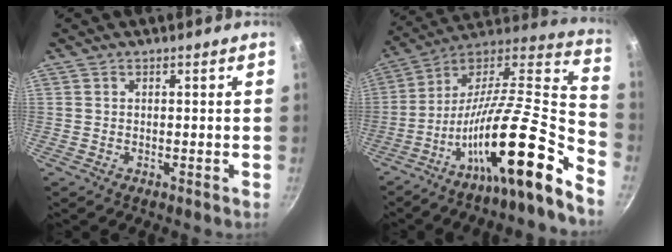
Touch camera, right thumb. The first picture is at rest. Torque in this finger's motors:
{"motor_torque": [3.49, 1.52, 1.78, -0.98, 0.67]}